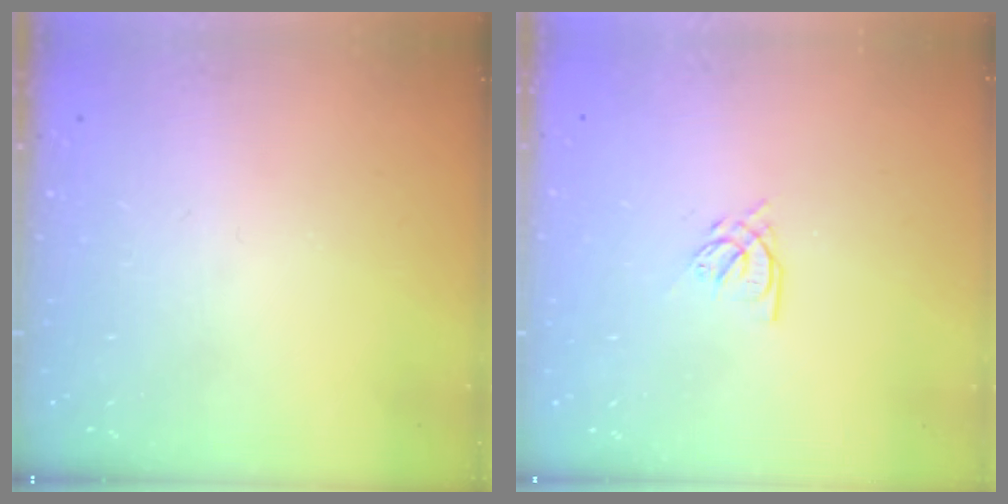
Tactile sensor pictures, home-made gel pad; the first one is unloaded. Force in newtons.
{"total": 3.4, "press": 3.4, "slide": 0.2}